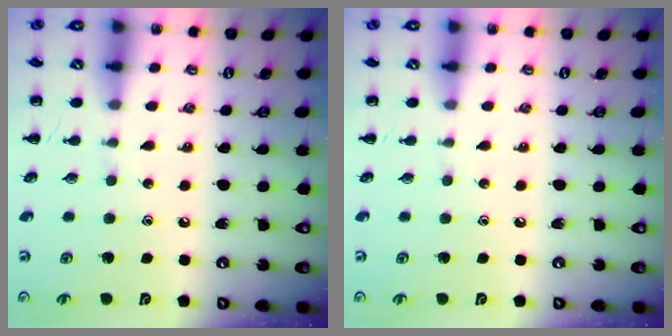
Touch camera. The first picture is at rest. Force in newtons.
{"total": 0.0}